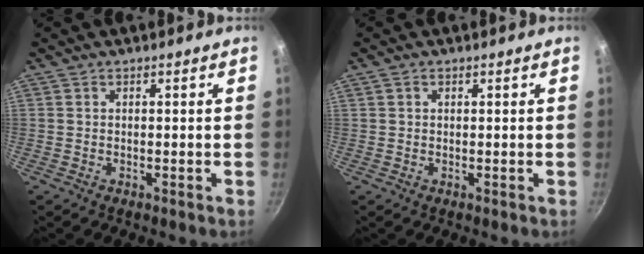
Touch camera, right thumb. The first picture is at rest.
{"total": 0.8, "force": [0.4, 0.6, 0.4], "torque": [-0.007, 0.004, 0.006]}